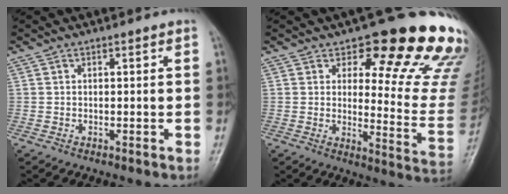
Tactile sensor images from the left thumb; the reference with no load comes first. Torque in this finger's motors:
{"motor_torque": [0.90, 0.38, 1.33, -1.07, 0.14]}